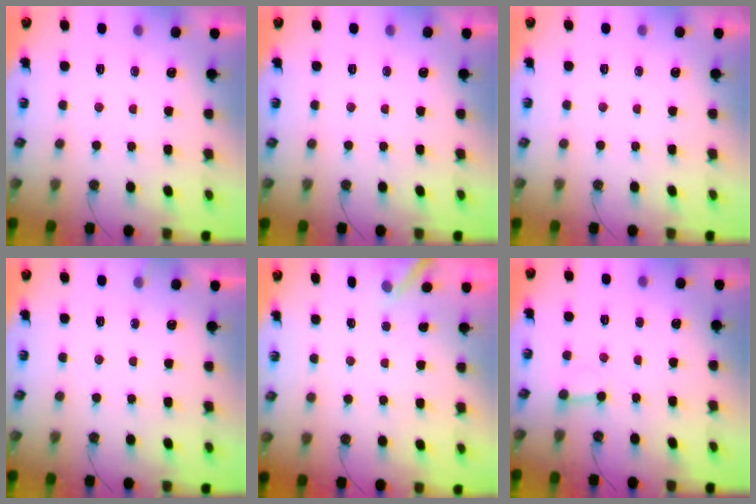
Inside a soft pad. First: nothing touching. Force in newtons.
{"total": 0.0}
{"total": 0.0}
{"total": 3.1, "press": 3.1, "slide": 0.2}
{"total": 2.4, "press": 2.4, "slide": 0.3}
{"total": 4.5, "press": 4.5, "slide": 0.3}